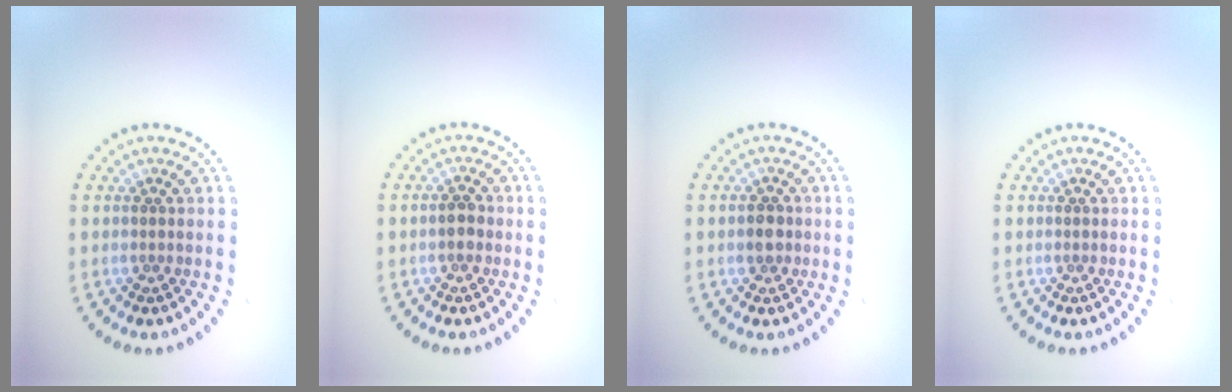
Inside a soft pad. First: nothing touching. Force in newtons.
{"total": 1.4, "press": 1.4, "slide": 0.2}
{"total": 1.7, "press": 1.7, "slide": 0.3}
{"total": 0.0}